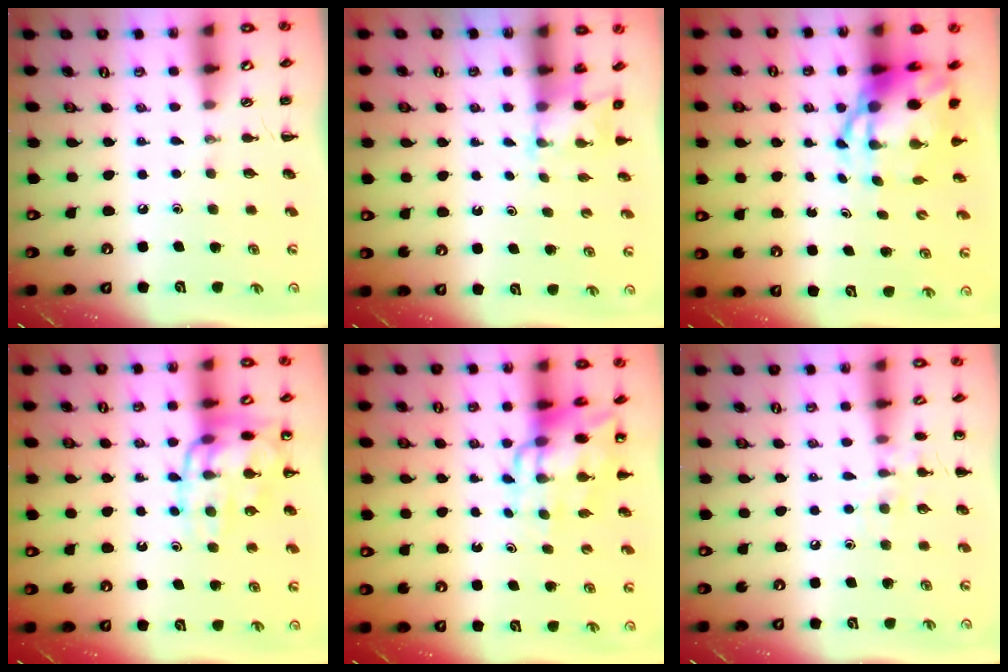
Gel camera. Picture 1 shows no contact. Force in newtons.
{"total": 2.3, "press": 2.2, "slide": 0.7}
{"total": 8.2, "press": 7.9, "slide": 2.0}
{"total": 15.5, "press": 15.3, "slide": 1.9}
{"total": 11.0, "press": 10.5, "slide": 3.4}
{"total": 7.6, "press": 7.4, "slide": 1.7}